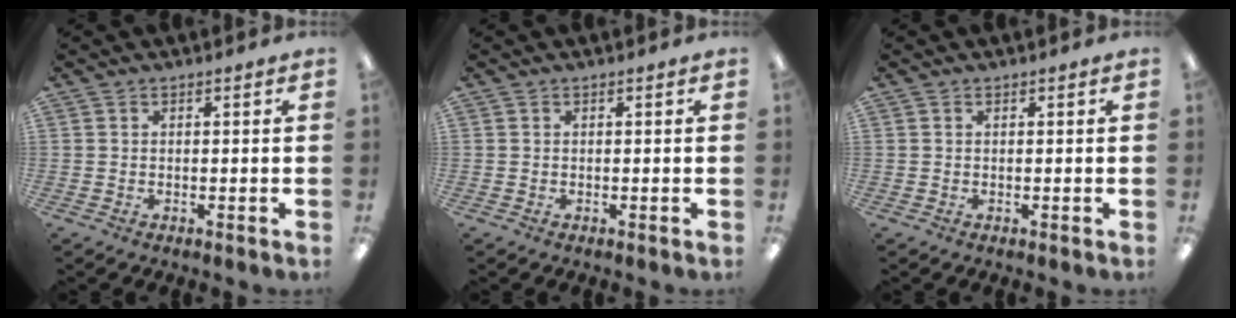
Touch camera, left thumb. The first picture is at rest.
{"total": 0.0}
{"total": 0.0}